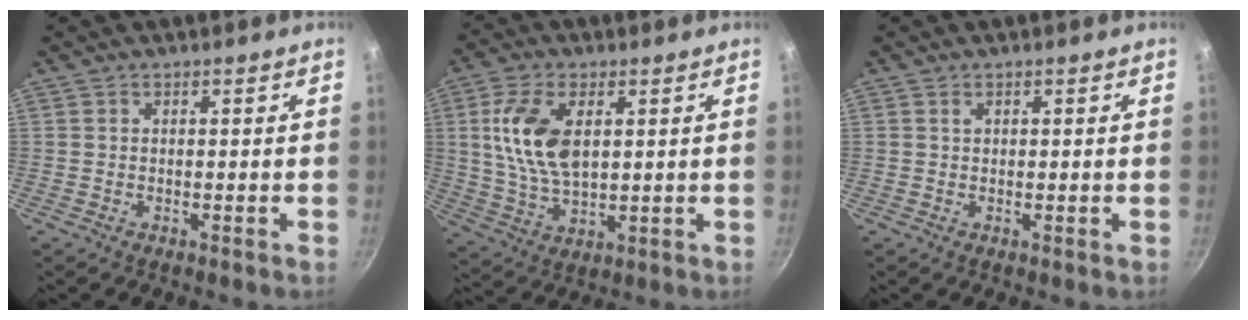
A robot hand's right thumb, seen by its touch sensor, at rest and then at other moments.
{"total": 12.4, "force": [2.8, 6.8, 10.1], "torque": [-0.189, -0.011, 0.056]}
{"total": 0.6, "force": [0.3, 0.4, 0.3], "torque": [-0.003, 0.000, 0.004]}